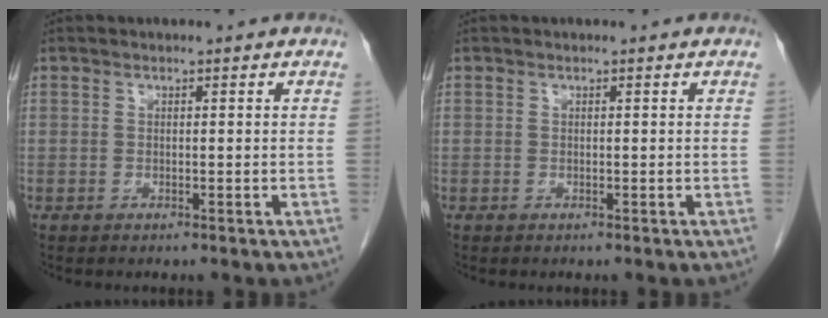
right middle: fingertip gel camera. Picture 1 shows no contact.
{"total": 0.0}